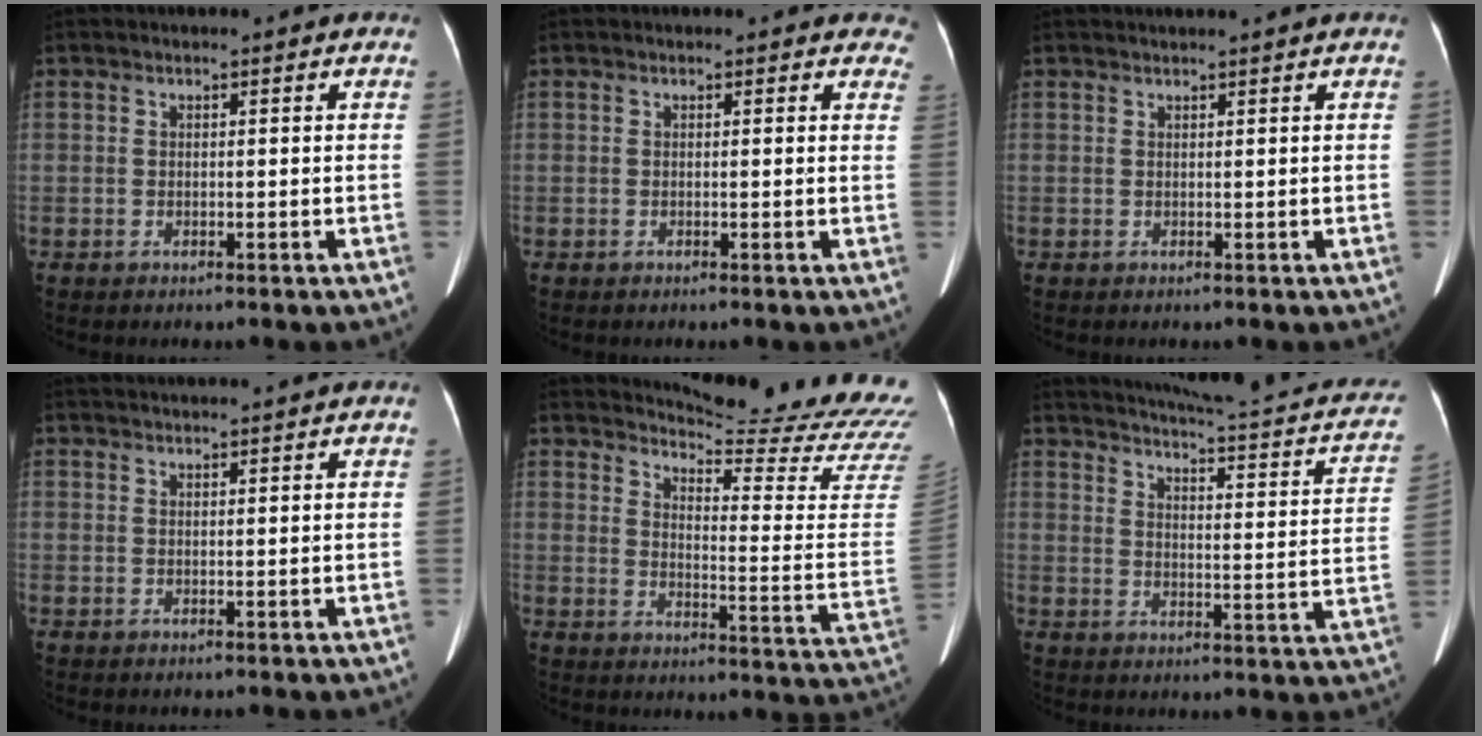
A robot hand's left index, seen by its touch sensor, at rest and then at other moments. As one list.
[{"total": 3.0, "force": [2.6, 1.5, 0.4], "torque": [0.021, -0.006, 0.001]}, {"total": 3.1, "force": [2.9, -0.5, 1.1], "torque": [-0.010, 0.022, 0.041]}, {"total": 6.2, "force": [5.9, -0.5, 2.0], "torque": [-0.021, 0.033, 0.074]}, {"total": 21.0, "force": [20.5, -0.6, 4.5], "torque": [-0.069, -0.158, 0.232]}, {"total": 19.0, "force": [15.5, 3.0, 10.6], "torque": [-0.143, -0.028, 0.167]}]